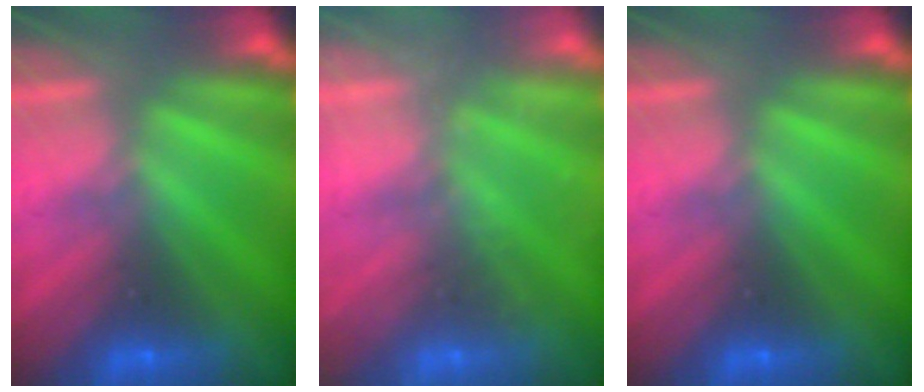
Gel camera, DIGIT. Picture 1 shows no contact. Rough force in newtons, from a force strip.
{"total": 1.9}
{"total": 0.0}